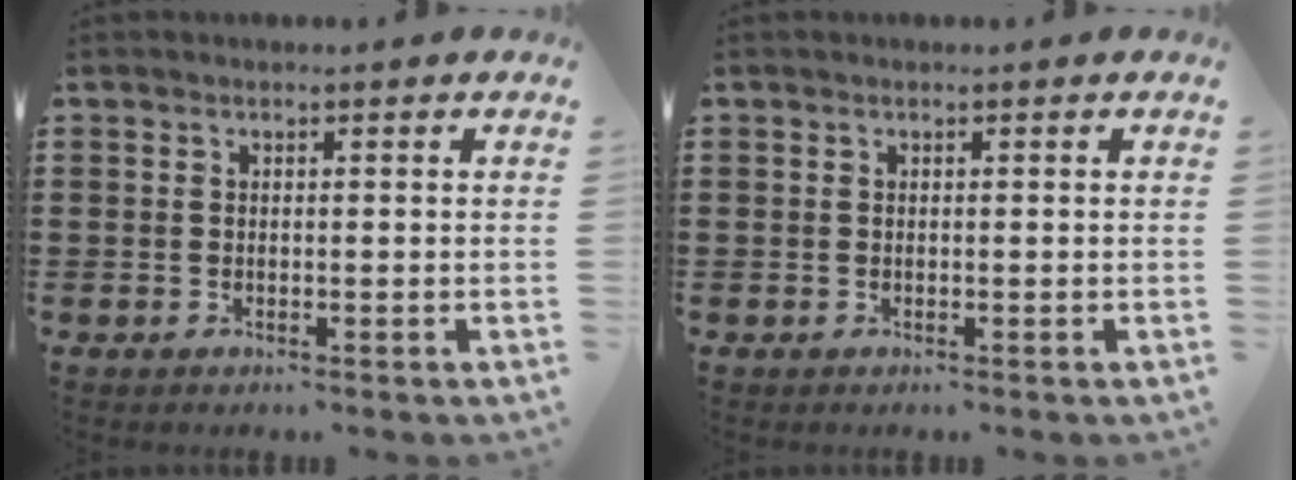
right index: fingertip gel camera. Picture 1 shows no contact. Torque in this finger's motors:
{"motor_torque": [0.00, 0.00, 0.00, 0.00]}